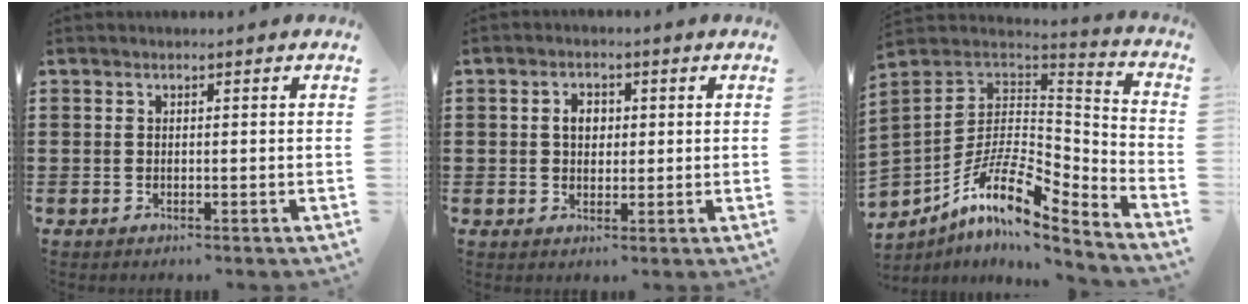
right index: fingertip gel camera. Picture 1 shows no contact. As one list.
[{"total": 3.1, "force": [0.4, 2.2, 2.1], "torque": [-0.047, 0.011, 0.006]}, {"total": 10.8, "force": [-5.6, 4.5, 8.1], "torque": [-0.169, -0.007, -0.110]}]